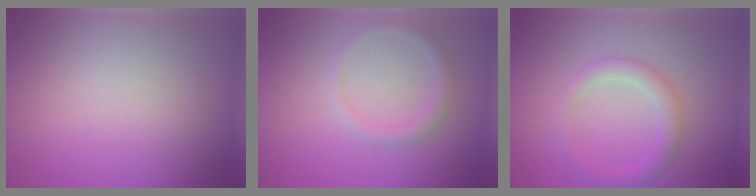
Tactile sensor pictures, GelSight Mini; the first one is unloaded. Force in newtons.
{"total": 1.7, "press": 1.7, "slide": 0.1}
{"total": 2.5, "press": 2.5, "slide": 0.2}